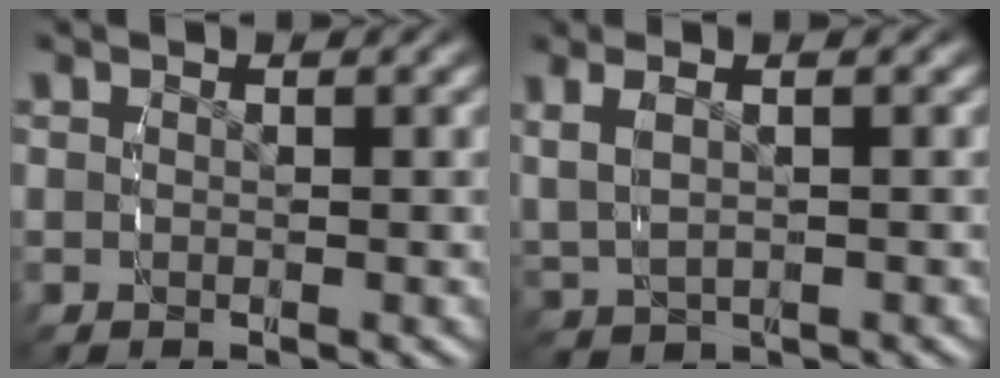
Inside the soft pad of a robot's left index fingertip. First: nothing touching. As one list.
[{"total": 3.7, "force": [1.0, 2.3, 2.7], "torque": [-0.061, 0.006, 0.023]}]